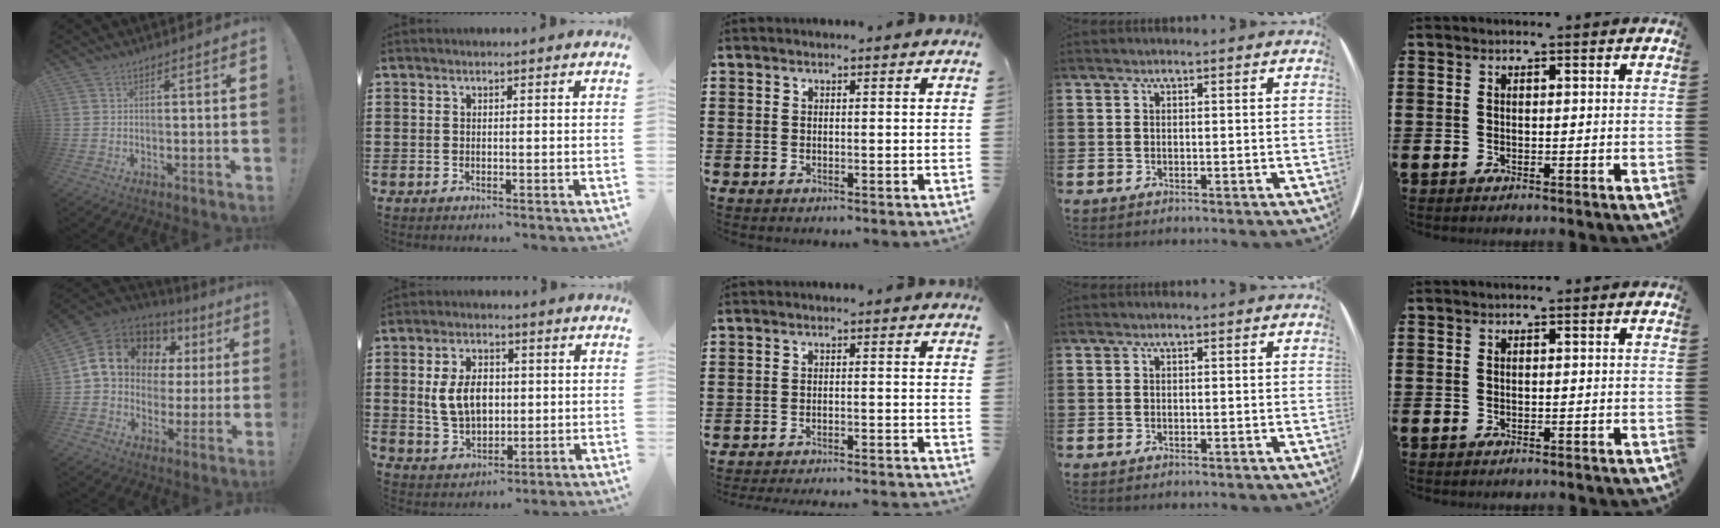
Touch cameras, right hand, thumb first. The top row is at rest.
{"thumb": {"total": 16.2, "force": [7.0, 12.0, 8.3], "torque": [-0.133, -0.035, 0.144]}, "index": {"total": 7.3, "force": [0.7, 4.8, 5.4], "torque": [-0.121, 0.008, 0.008]}, "middle": {"total": 2.8, "force": [-2.7, -0.3, 0.3], "torque": [-0.006, 0.003, -0.058]}}